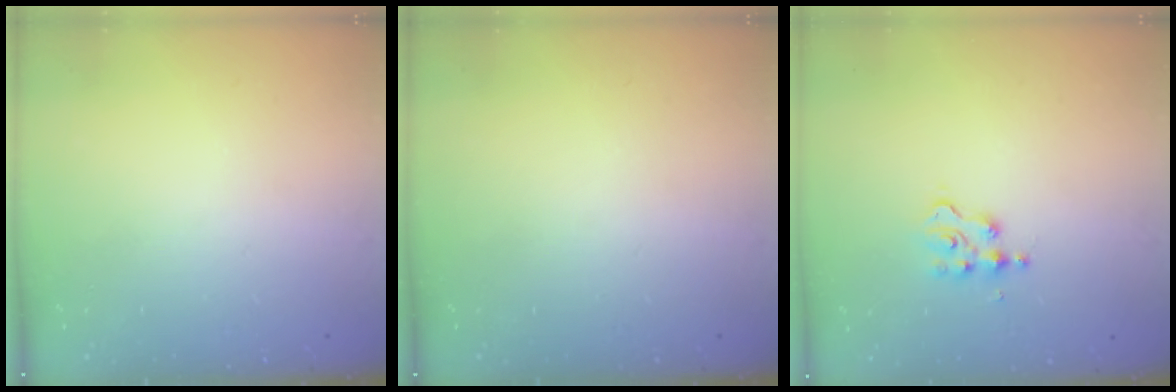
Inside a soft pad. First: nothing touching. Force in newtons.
{"total": 0.0}
{"total": 2.6, "press": 2.6, "slide": 0.3}